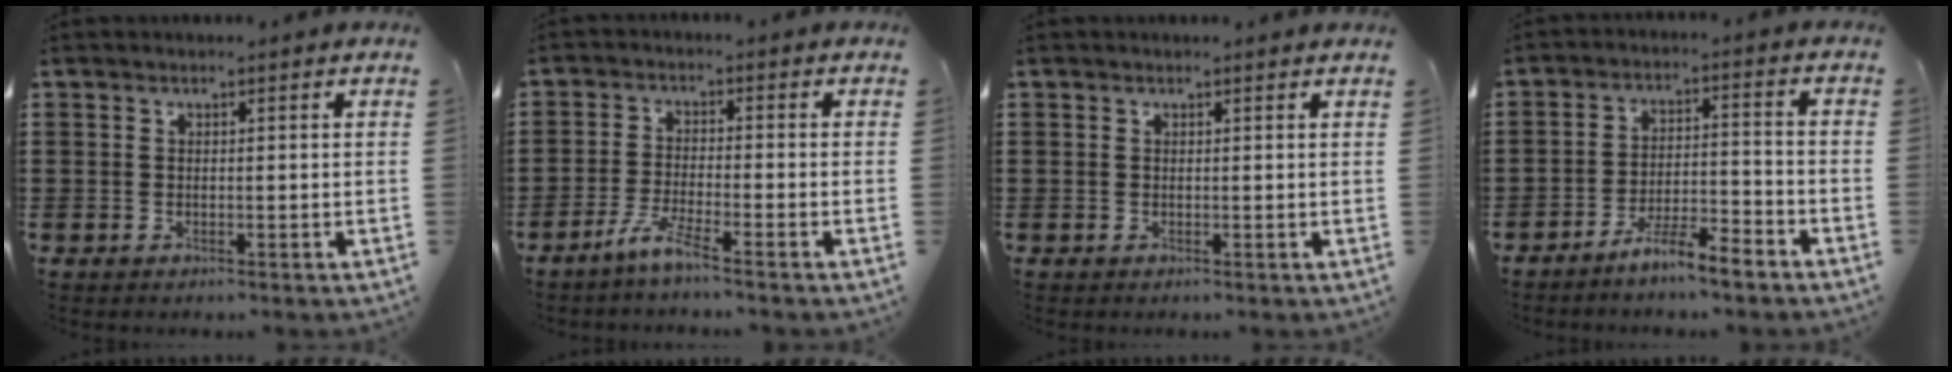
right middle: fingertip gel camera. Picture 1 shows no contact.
{"total": 4.3, "force": [-3.3, -0.1, 2.8], "torque": [-0.062, -0.007, -0.063]}
{"total": 0.0}
{"total": 5.6, "force": [-5.1, 0.2, 2.3], "torque": [-0.055, -0.006, -0.099]}